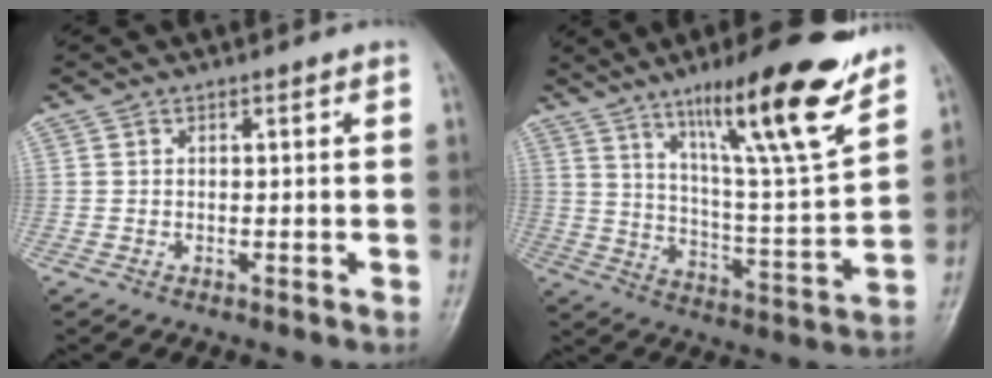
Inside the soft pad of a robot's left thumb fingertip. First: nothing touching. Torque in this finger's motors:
{"motor_torque": [0.46, 0.28, 1.52, -1.25, 0.15]}